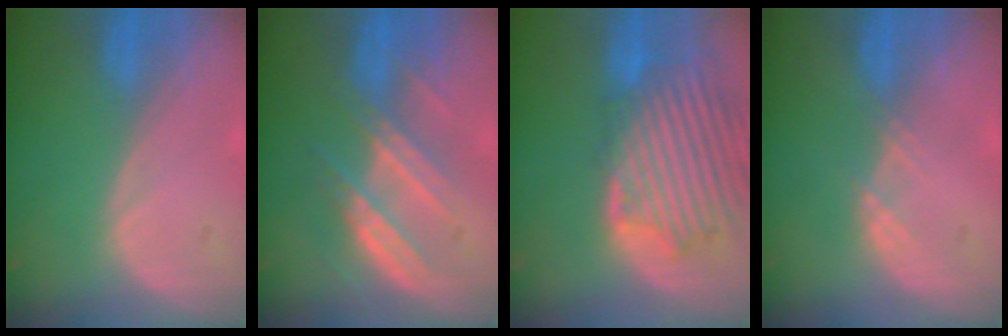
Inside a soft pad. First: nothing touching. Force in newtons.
{"total": 7.5, "press": 7.2, "slide": 1.9}
{"total": 13.3, "press": 11.6, "slide": 6.4}
{"total": 1.5, "press": 1.3, "slide": 0.8}